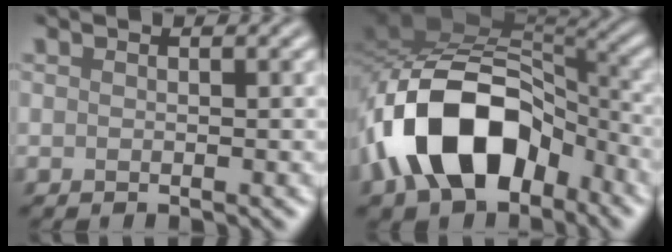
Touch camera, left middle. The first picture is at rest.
{"total": 13.4, "force": [-5.2, 8.3, 9.2], "torque": [-0.166, 0.013, -0.097]}